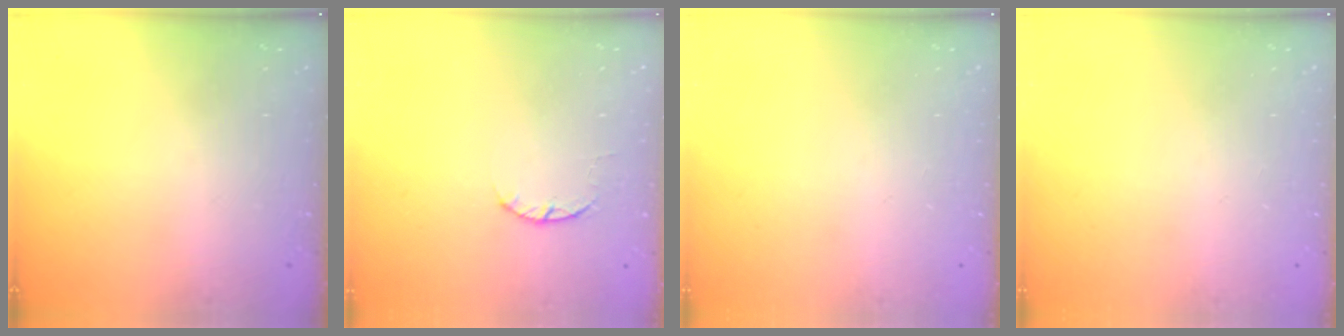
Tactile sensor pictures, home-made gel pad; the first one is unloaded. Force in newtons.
{"total": 2.3, "press": 2.3, "slide": 0.4}
{"total": 0.0}
{"total": 0.0}